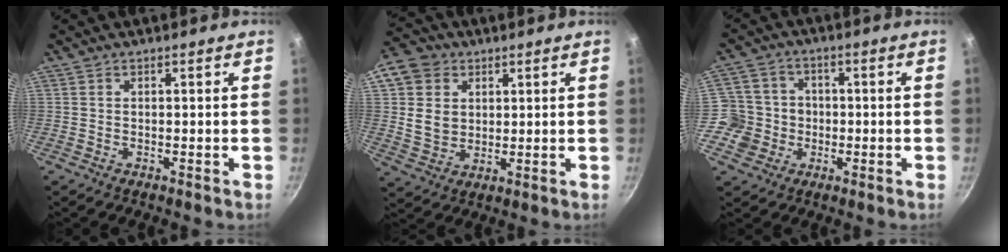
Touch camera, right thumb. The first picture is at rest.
{"total": 11.0, "force": [3.1, 9.2, 5.0], "torque": [-0.068, -0.005, 0.056]}
{"total": 8.0, "force": [-1.7, 7.7, 1.4], "torque": [0.017, 0.024, -0.044]}